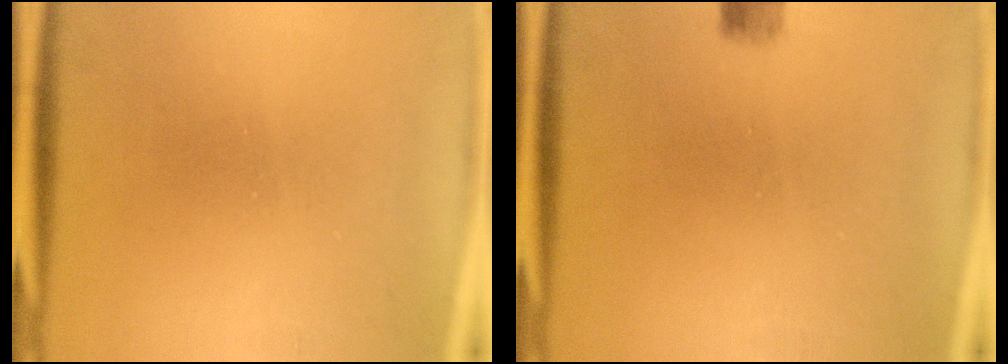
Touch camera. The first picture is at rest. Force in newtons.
{"total": 2.2}